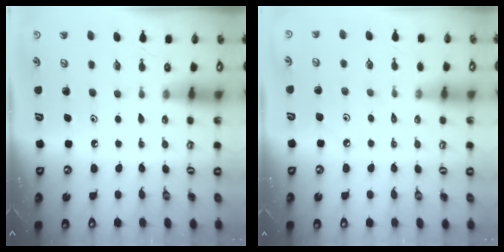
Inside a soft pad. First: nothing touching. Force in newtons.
{"total": 4.0, "press": 4.0, "slide": 0.5}